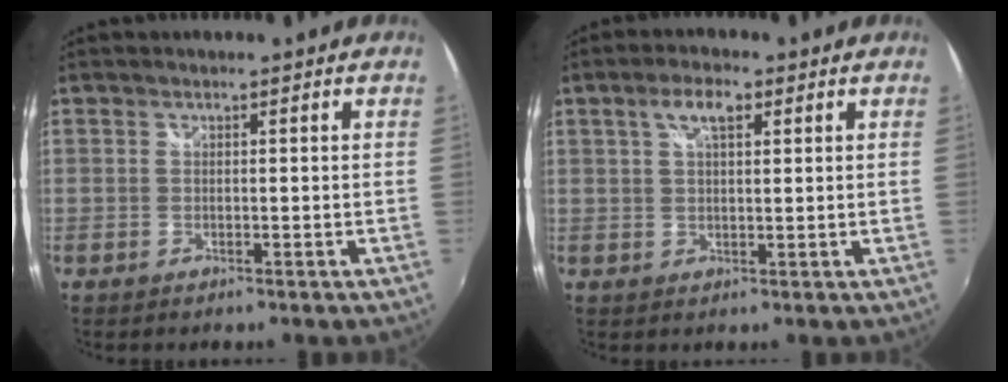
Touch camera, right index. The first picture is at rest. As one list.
[{"total": 4.5, "force": [2.0, 1.8, 3.6], "torque": [-0.064, 0.011, 0.035]}]